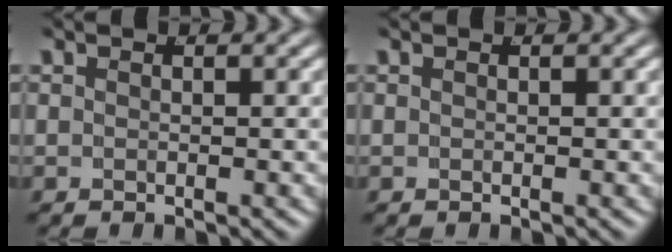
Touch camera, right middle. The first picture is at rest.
{"total": 0.0}